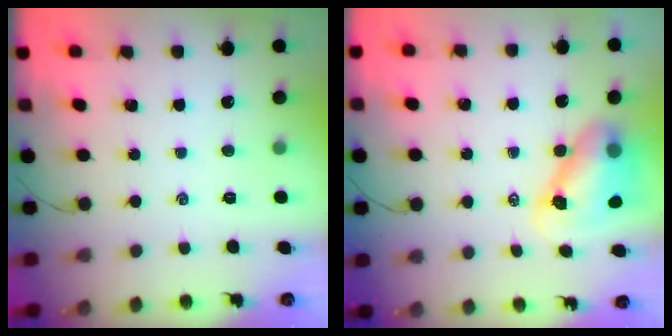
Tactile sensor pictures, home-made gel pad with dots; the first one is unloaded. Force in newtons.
{"total": 8.6, "press": 8.4, "slide": 1.9}